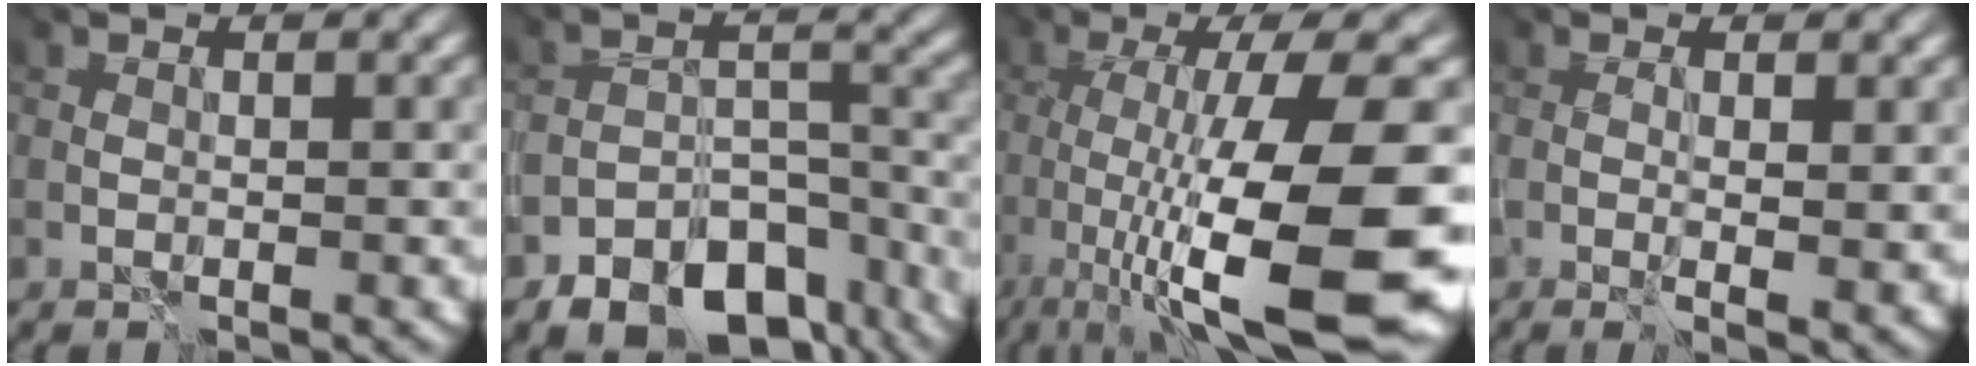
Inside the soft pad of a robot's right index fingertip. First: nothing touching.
{"total": 9.2, "force": [-7.3, 4.5, 3.4], "torque": [-0.041, -0.006, -0.112]}
{"total": 13.8, "force": [-4.3, 2.9, 12.8], "torque": [-0.199, -0.015, -0.056]}
{"total": 2.6, "force": [0.0, 0.6, 2.5], "torque": [-0.043, -0.010, 0.003]}